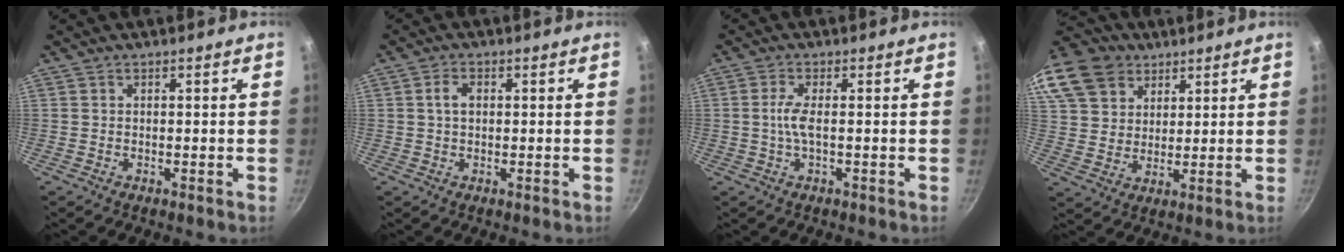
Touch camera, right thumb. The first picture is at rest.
{"total": 2.5, "force": [0.3, 1.7, 1.9], "torque": [-0.029, 0.006, 0.005]}
{"total": 3.4, "force": [-0.3, 0.8, 3.3], "torque": [-0.082, 0.004, -0.009]}
{"total": 21.3, "force": [12.3, 15.3, 8.4], "torque": [-0.206, 0.018, 0.236]}